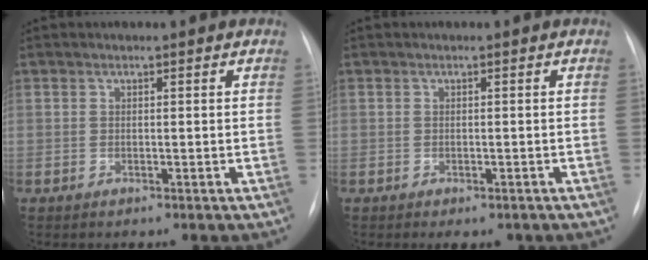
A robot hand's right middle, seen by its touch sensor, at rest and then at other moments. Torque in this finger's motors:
{"motor_torque": [0.17, -0.18, -0.02, 0.00]}